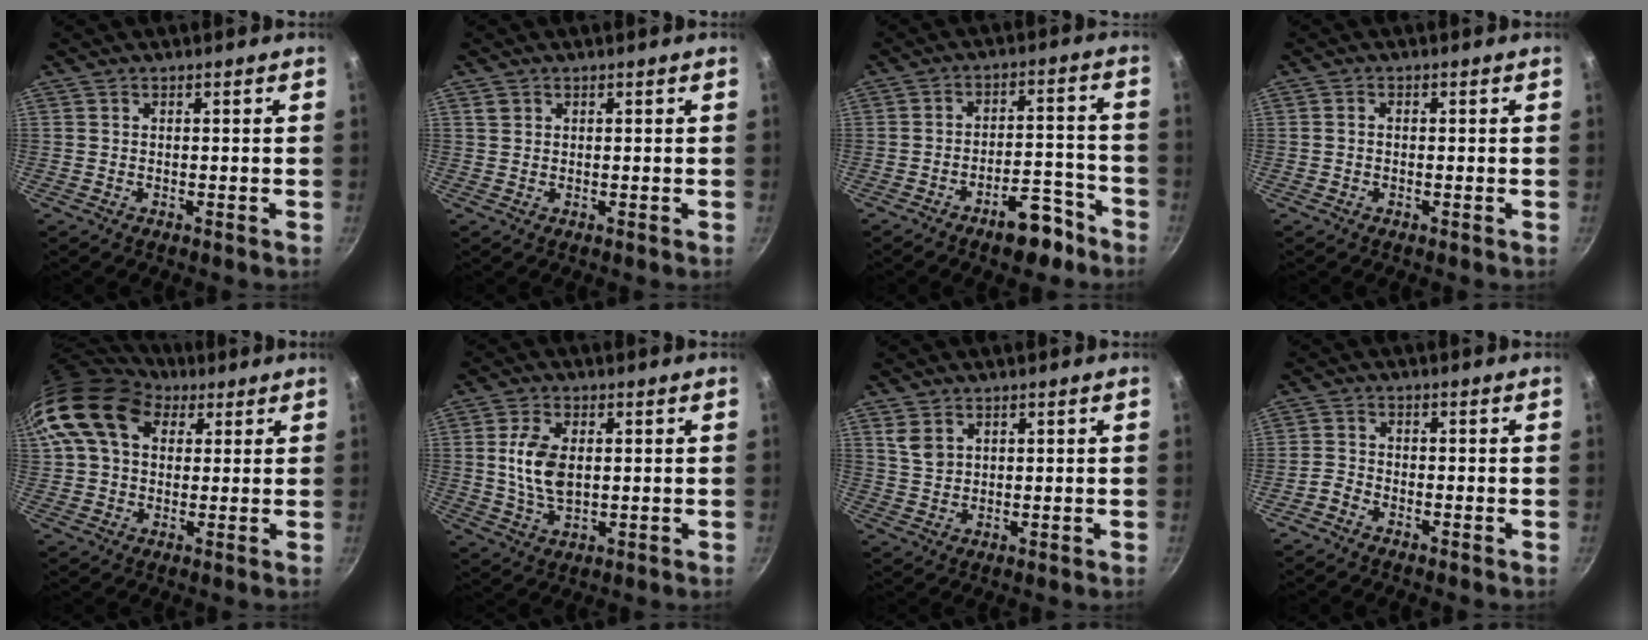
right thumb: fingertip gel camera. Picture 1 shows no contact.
{"total": 1.4, "force": [0.6, 1.2, 0.4], "torque": [-0.004, 0.003, 0.010]}
{"total": 9.4, "force": [-6.2, 4.1, 5.7], "torque": [-0.053, 0.063, -0.080]}
{"total": 1.0, "force": [-0.2, 0.8, 0.6], "torque": [-0.012, 0.006, -0.004]}
{"total": 17.3, "force": [6.6, 12.2, 10.5], "torque": [-0.192, 0.017, 0.106]}
{"total": 8.9, "force": [1.2, 5.2, 7.1], "torque": [-0.132, -0.008, 0.024]}
{"total": 4.2, "force": [2.1, 2.8, 2.2], "torque": [-0.031, -0.005, 0.048]}
{"total": 2.3, "force": [-1.8, 1.2, 0.7], "torque": [-0.017, 0.018, -0.042]}